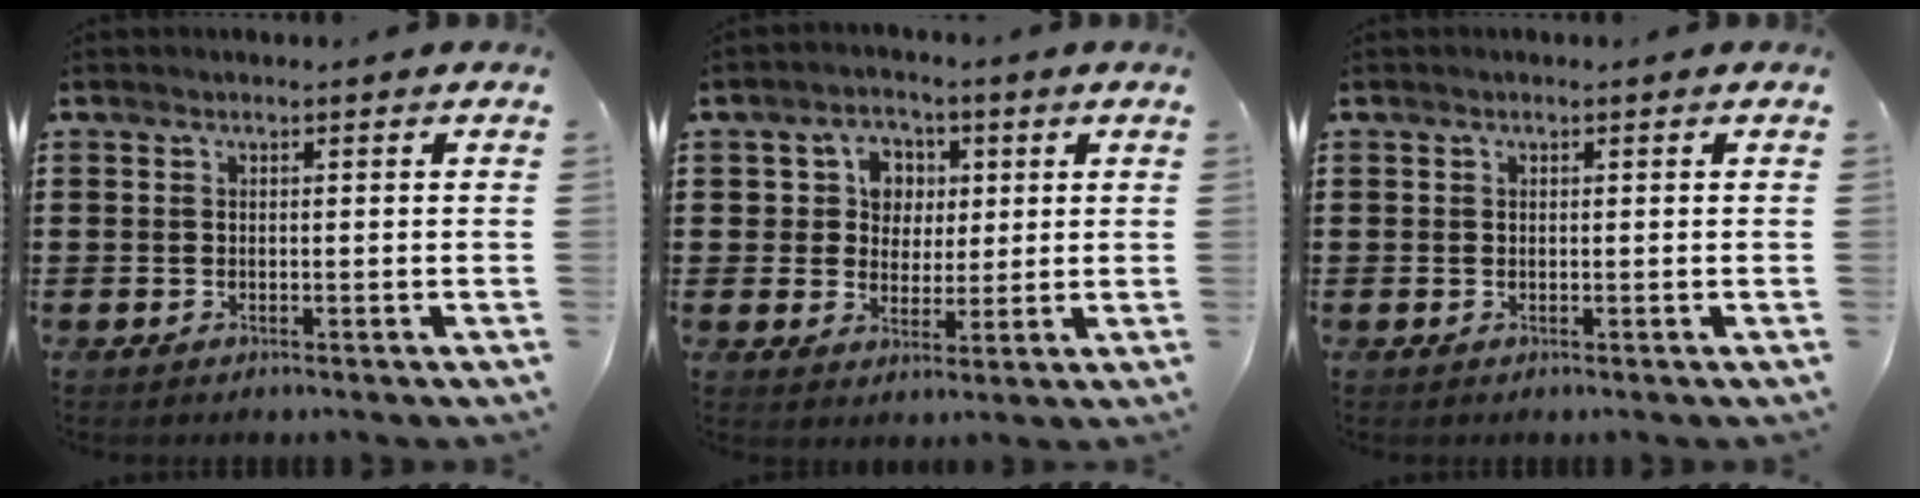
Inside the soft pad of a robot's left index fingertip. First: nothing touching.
{"total": 5.4, "force": [1.8, 4.9, 1.6], "torque": [-0.050, 0.014, 0.028]}
{"total": 0.0}